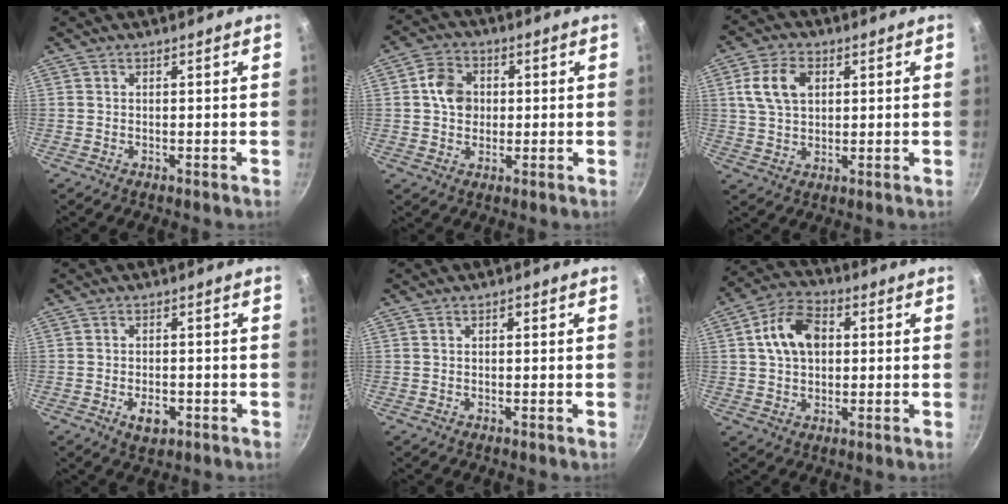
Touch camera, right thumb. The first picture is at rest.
{"total": 6.9, "force": [0.8, 5.8, 3.7], "torque": [-0.041, 0.012, 0.003]}
{"total": 8.4, "force": [2.4, 5.8, 5.7], "torque": [-0.092, 0.005, 0.041]}
{"total": 4.3, "force": [-1.6, 2.6, 3.1], "torque": [-0.042, 0.006, -0.021]}
{"total": 0.9, "force": [0.3, 0.5, 0.7], "torque": [-0.008, 0.006, 0.005]}
{"total": 11.0, "force": [1.9, 7.7, 7.6], "torque": [-0.114, 0.018, 0.022]}